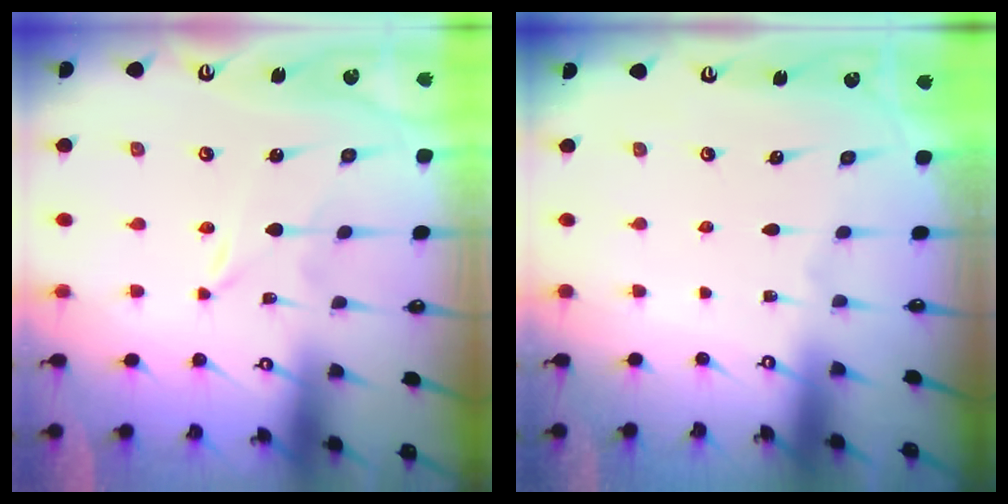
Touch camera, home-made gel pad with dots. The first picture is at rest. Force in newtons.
{"total": 0.0}